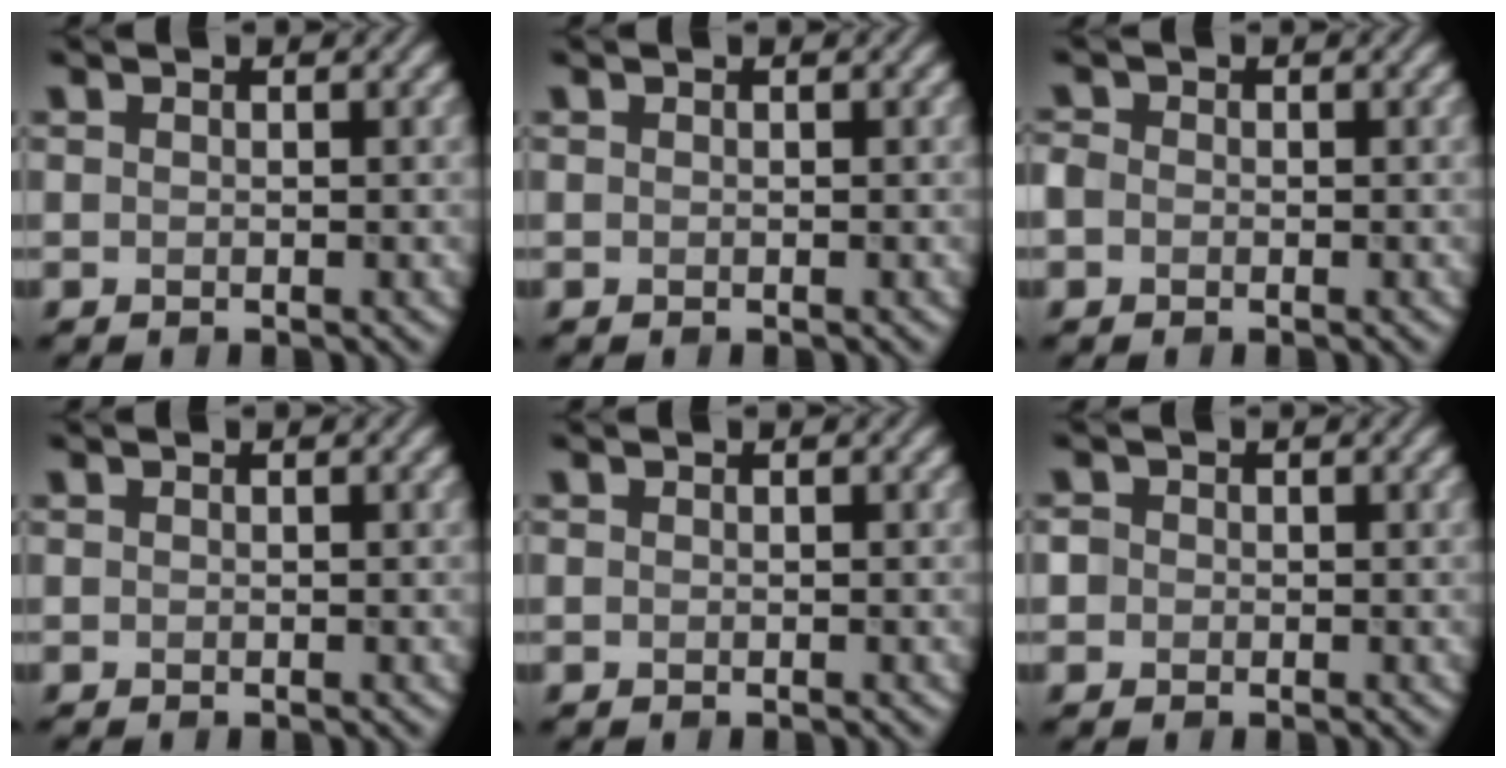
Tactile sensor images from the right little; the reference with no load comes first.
{"total": 0.0}
{"total": 1.3, "force": [-0.4, 1.2, 0.5], "torque": [-0.009, 0.000, -0.010]}
{"total": 0.0}
{"total": 0.0}
{"total": 1.1, "force": [0.1, 1.1, 0.3], "torque": [-0.002, 0.004, -0.008]}